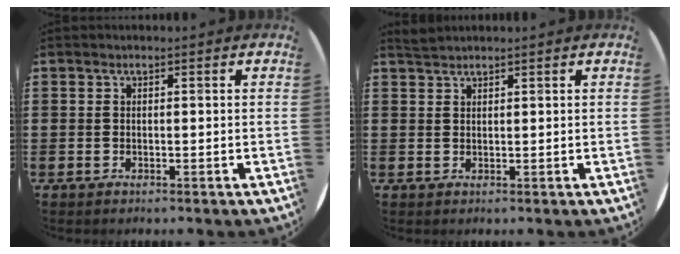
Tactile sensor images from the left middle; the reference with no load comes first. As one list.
[{"total": 1.2, "force": [1.2, 0.0, 0.2], "torque": [-0.005, 0.001, 0.023]}]